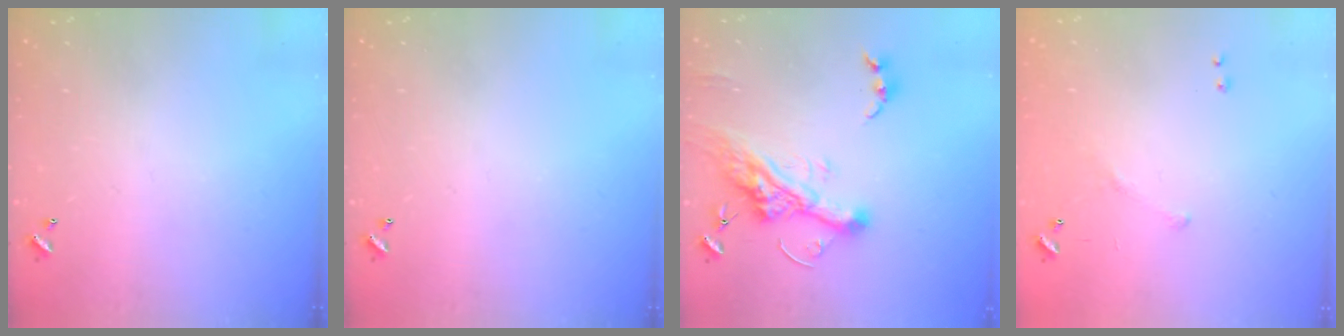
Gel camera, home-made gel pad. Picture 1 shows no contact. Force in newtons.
{"total": 0.0}
{"total": 12.9, "press": 12.8, "slide": 1.9}
{"total": 7.9, "press": 7.9, "slide": 0.7}